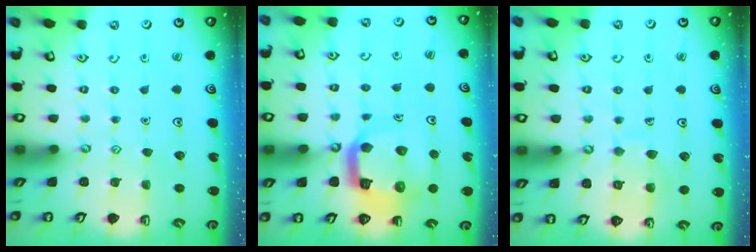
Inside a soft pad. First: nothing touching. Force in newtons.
{"total": 12.1, "press": 12.0, "slide": 1.4}
{"total": 7.9, "press": 7.8, "slide": 0.6}